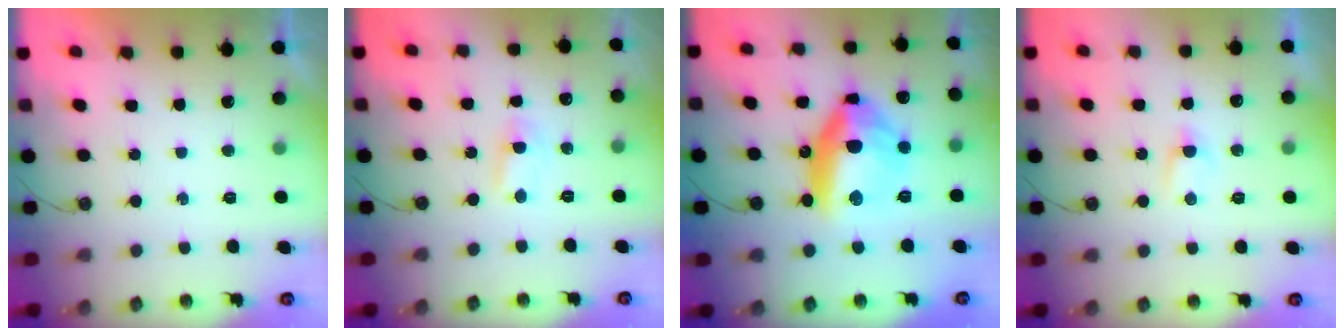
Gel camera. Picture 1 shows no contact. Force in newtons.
{"total": 2.0, "press": 1.9, "slide": 0.7}
{"total": 16.1, "press": 15.9, "slide": 2.9}
{"total": 2.5, "press": 2.5, "slide": 0.4}